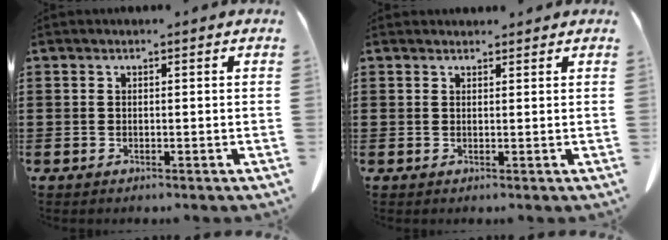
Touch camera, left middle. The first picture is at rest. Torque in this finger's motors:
{"motor_torque": [-0.90, 0.89, -0.13, -0.12]}